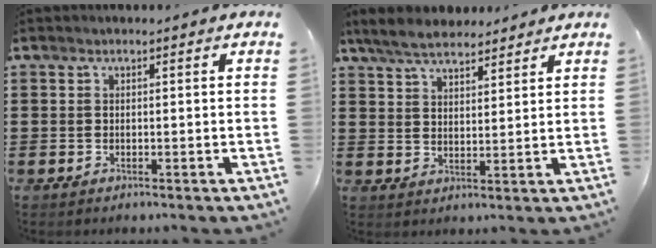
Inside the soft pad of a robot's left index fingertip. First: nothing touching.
{"total": 5.7, "force": [5.0, 2.0, 1.9], "torque": [-0.054, -0.002, 0.094]}